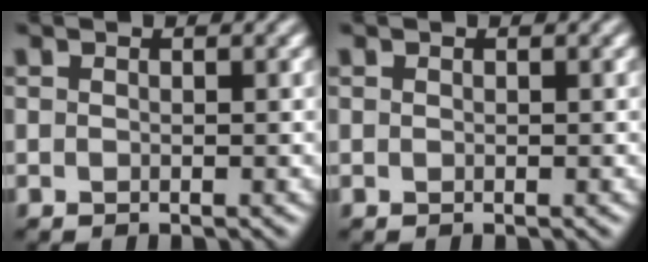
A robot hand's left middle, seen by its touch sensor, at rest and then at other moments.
{"total": 0.0}